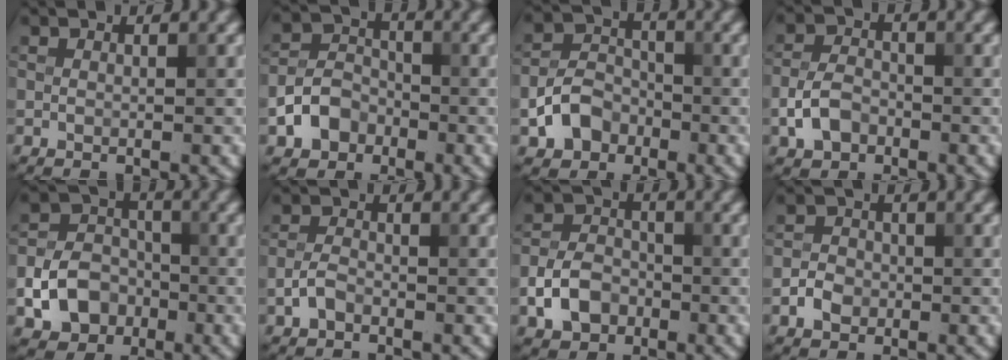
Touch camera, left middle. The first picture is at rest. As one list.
[{"total": 4.0, "force": [-1.8, 3.1, 1.8], "torque": [-0.032, 0.003, -0.036]}, {"total": 4.3, "force": [-1.9, 3.3, 2.1], "torque": [-0.037, 0.002, -0.037]}, {"total": 3.2, "force": [-1.5, 2.3, 1.8], "torque": [-0.032, 0.004, -0.034]}, {"total": 5.5, "force": [-2.0, 4.4, 2.6], "torque": [-0.045, -0.002, -0.036]}, {"total": 1.6, "force": [-1.0, 1.0, 0.9], "torque": [-0.017, 0.005, -0.023]}, {"total": 4.3, "force": [-1.7, 3.2, 2.2], "torque": [-0.041, 0.002, -0.035]}, {"total": 2.1, "force": [-0.8, 1.7, 0.9], "torque": [-0.011, 0.002, -0.019]}]